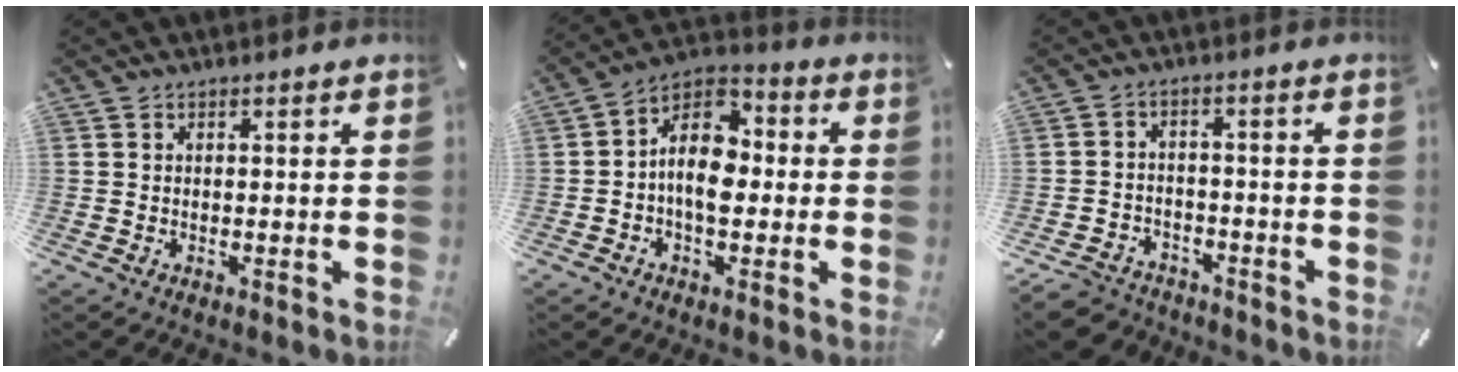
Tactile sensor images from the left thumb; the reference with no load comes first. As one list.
[{"total": 10.6, "force": [-0.9, 7.2, 7.7], "torque": [-0.149, -0.001, -0.019]}, {"total": 5.2, "force": [-4.0, 3.1, 1.2], "torque": [-0.034, 0.017, -0.081]}]